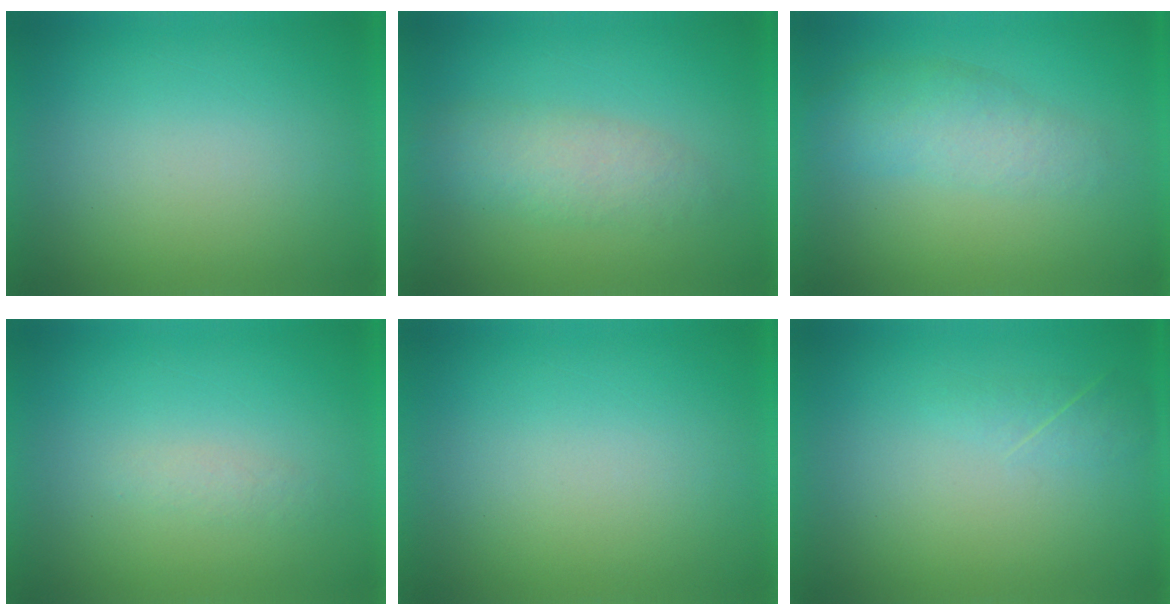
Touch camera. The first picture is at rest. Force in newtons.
{"total": 3.2}
{"total": 3.0}
{"total": 1.3}
{"total": 0.0}
{"total": 1.9}